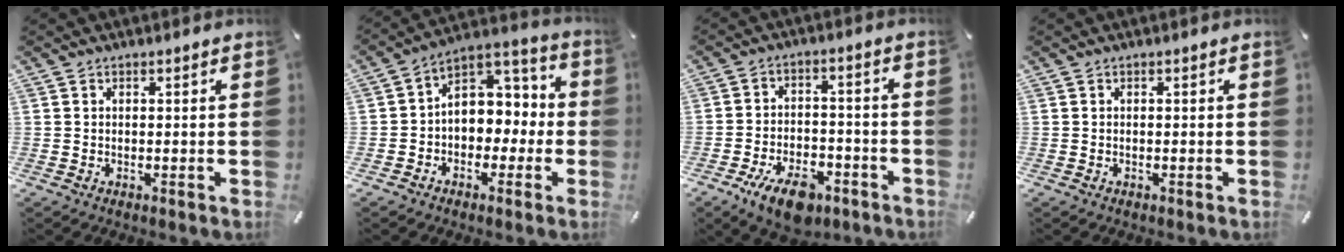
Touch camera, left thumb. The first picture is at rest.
{"total": 8.2, "force": [-0.5, 7.6, 2.9], "torque": [-0.037, 0.001, -0.006]}
{"total": 10.2, "force": [-5.9, 5.5, 6.2], "torque": [-0.109, 0.035, -0.100]}
{"total": 0.0}